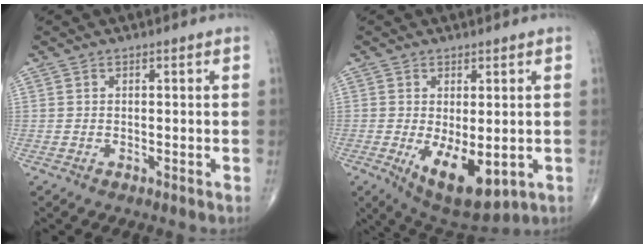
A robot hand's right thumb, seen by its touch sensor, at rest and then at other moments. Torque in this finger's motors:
{"motor_torque": [-0.30, 0.55, 0.63, 0.39, 0.10]}